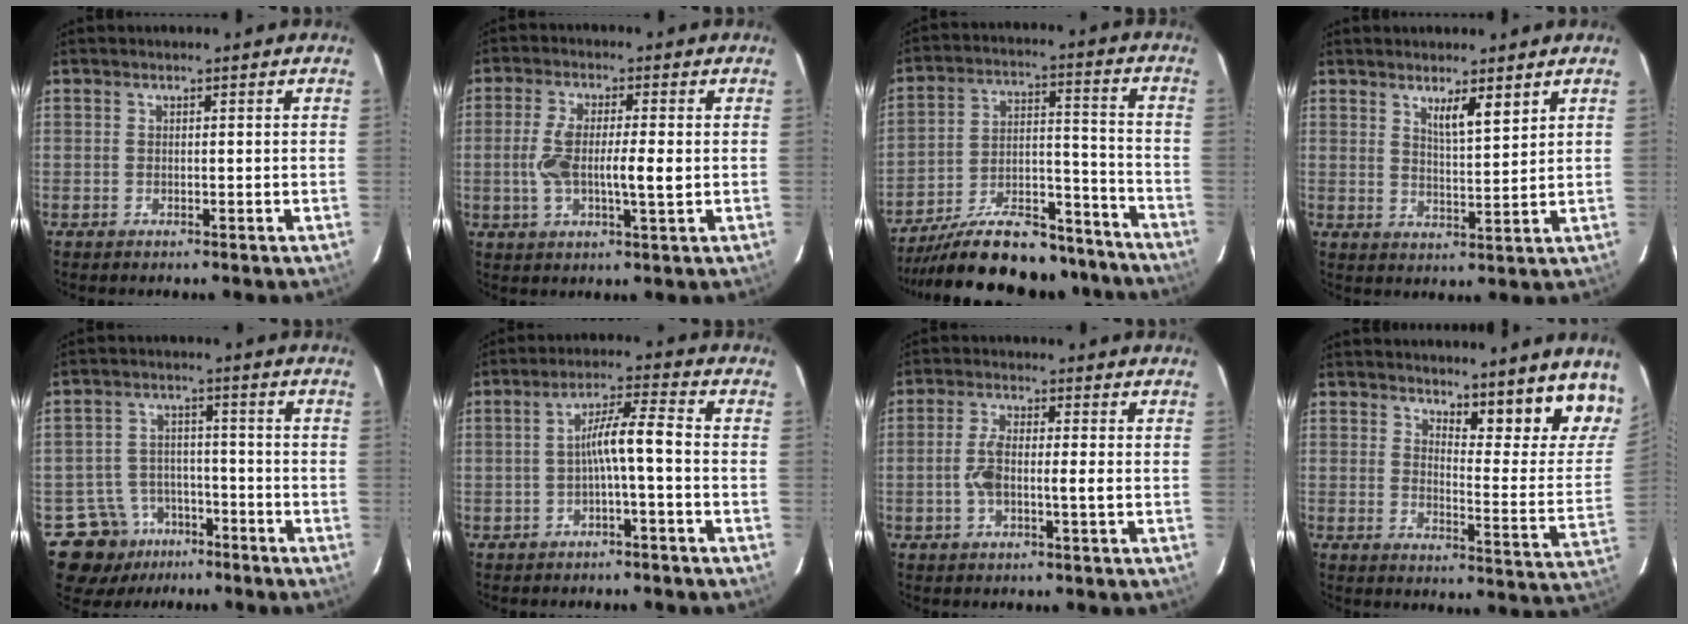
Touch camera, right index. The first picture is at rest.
{"total": 7.7, "force": [-0.4, 1.5, 7.6], "torque": [-0.148, 0.004, -0.008]}
{"total": 21.6, "force": [-19.1, 5.3, 8.6], "torque": [-0.129, 0.021, -0.297]}
{"total": 4.5, "force": [3.0, 0.5, 3.3], "torque": [-0.058, -0.009, 0.055]}
{"total": 9.5, "force": [-5.7, 7.5, 0.9], "torque": [-0.021, 0.033, -0.080]}
{"total": 5.8, "force": [-1.1, 0.0, 5.7], "torque": [-0.097, 0.023, -0.016]}
{"total": 5.2, "force": [-0.7, 1.1, 5.0], "torque": [-0.108, 0.011, -0.015]}
{"total": 12.5, "force": [11.1, 1.7, 5.5], "torque": [-0.047, -0.046, 0.125]}